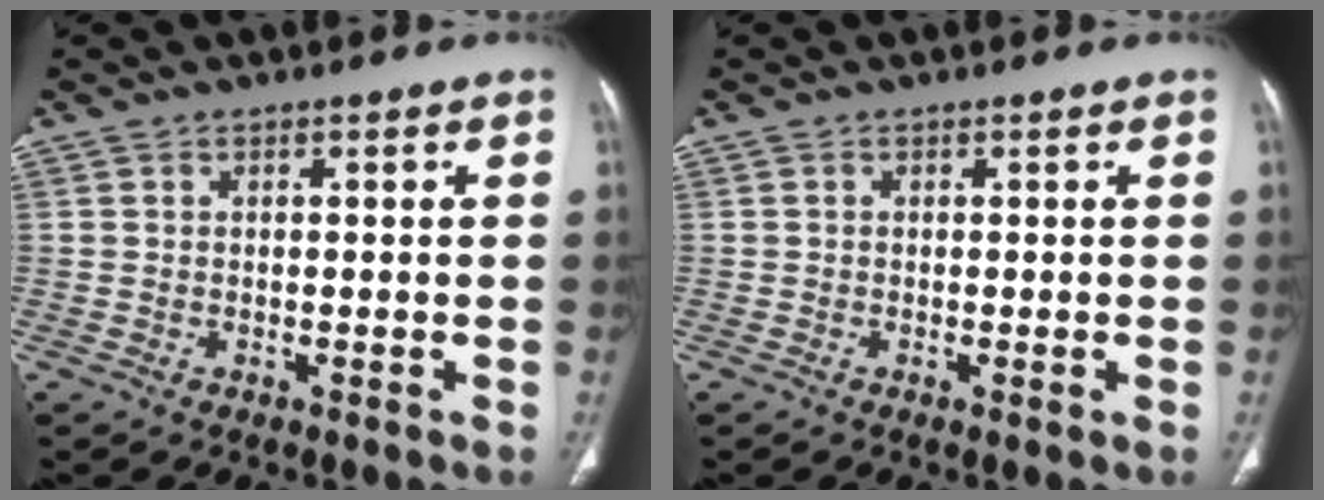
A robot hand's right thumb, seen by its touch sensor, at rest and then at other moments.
{"total": 0.0}